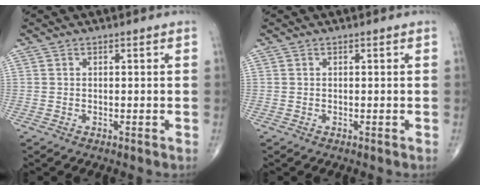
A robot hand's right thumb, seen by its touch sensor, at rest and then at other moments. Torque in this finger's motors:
{"motor_torque": [0.03, 0.02, -0.04, -0.04, 0.00]}